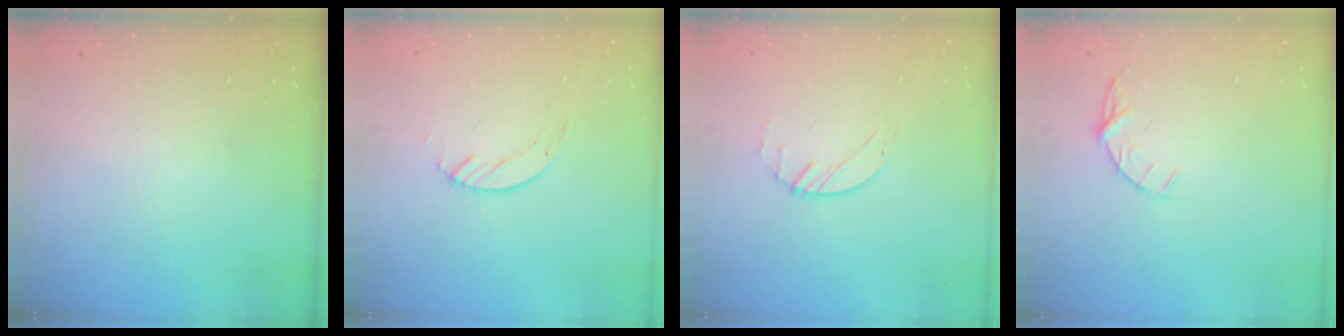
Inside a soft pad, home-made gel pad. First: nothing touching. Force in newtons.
{"total": 2.7, "press": 2.7, "slide": 0.2}
{"total": 1.2, "press": 1.2, "slide": 0.2}
{"total": 4.5, "press": 4.5, "slide": 0.5}